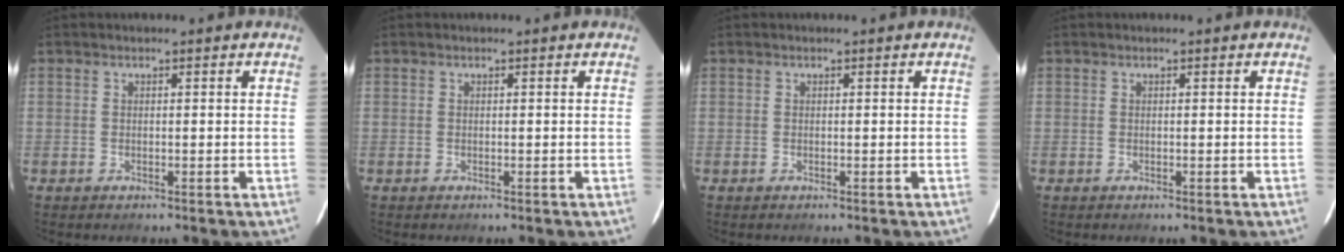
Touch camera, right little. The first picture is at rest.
{"total": 0.0}
{"total": 0.0}
{"total": 0.0}